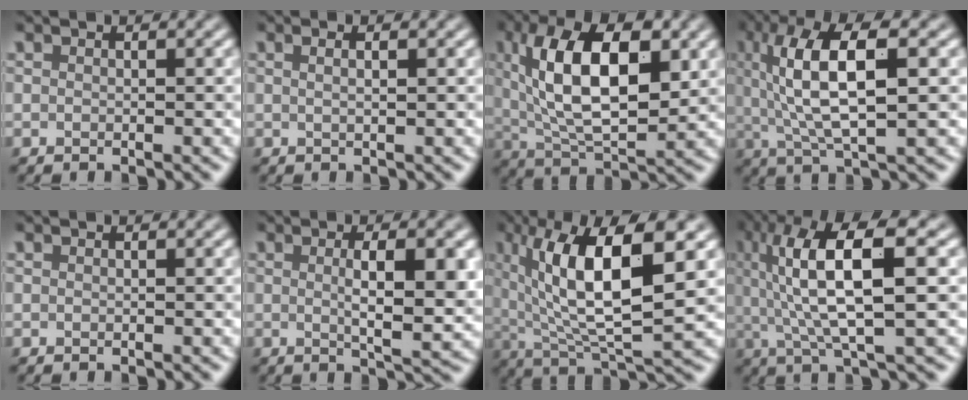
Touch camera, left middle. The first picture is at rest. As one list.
[{"total": 2.0, "force": [0.9, 0.8, 1.6], "torque": [-0.008, -0.003, -0.003]}, {"total": 11.1, "force": [2.7, 4.9, 9.6], "torque": [-0.159, 0.009, 0.041]}, {"total": 9.1, "force": [1.8, 2.8, 8.5], "torque": [-0.154, 0.007, 0.031]}, {"total": 0.0}, {"total": 5.8, "force": [0.5, 1.4, 5.6], "torque": [-0.086, -0.003, 0.012]}, {"total": 10.9, "force": [2.7, 3.1, 10.0], "torque": [-0.166, -0.001, 0.051]}, {"total": 10.3, "force": [1.8, 2.7, 9.8], "torque": [-0.174, 0.014, 0.035]}]